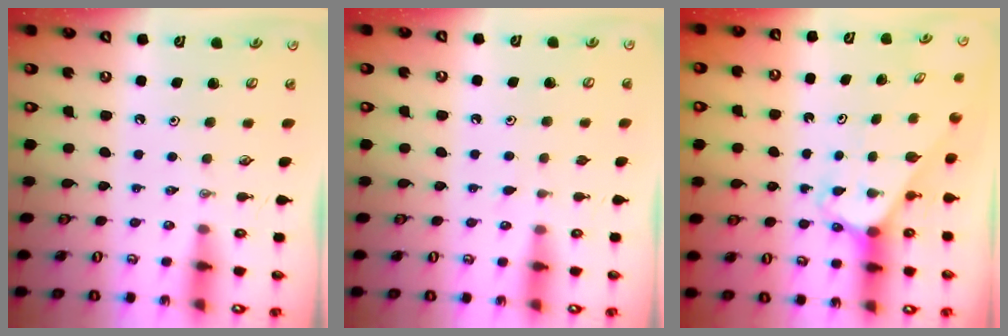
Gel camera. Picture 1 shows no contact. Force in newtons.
{"total": 6.2, "press": 6.1, "slide": 0.5}
{"total": 2.6, "press": 2.6, "slide": 0.2}